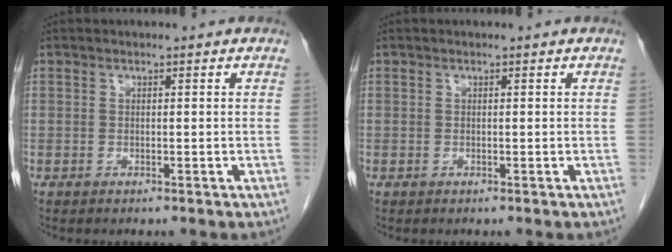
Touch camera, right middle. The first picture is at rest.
{"total": 0.0}